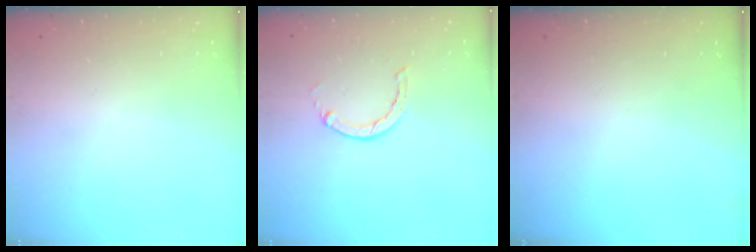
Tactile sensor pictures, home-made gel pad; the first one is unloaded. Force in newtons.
{"total": 1.3, "press": 1.2, "slide": 0.3}
{"total": 0.0}